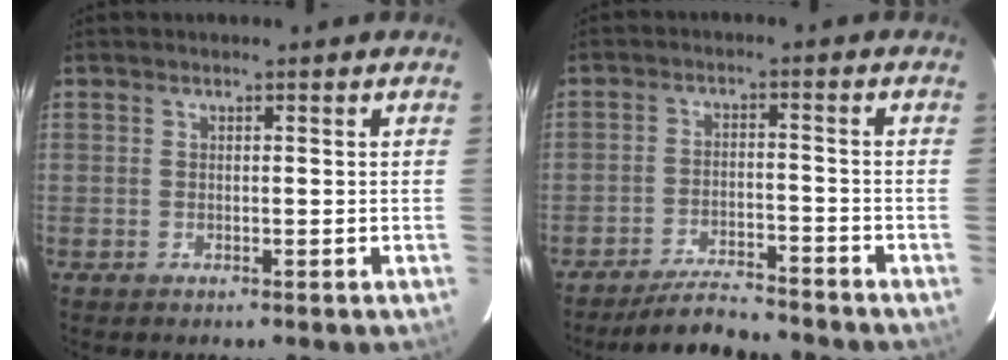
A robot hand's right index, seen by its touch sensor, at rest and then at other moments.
{"total": 6.9, "force": [-6.7, 0.6, 1.5], "torque": [-0.025, -0.008, -0.117]}